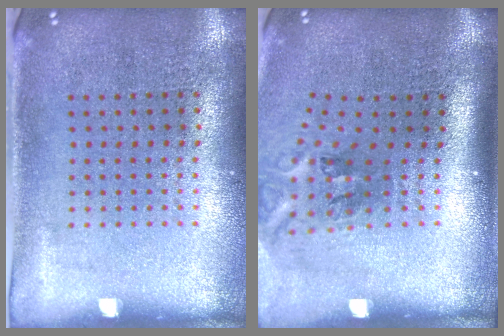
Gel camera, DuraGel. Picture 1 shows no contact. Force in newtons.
{"total": 2.1, "press": 1.4, "slide": 1.7}